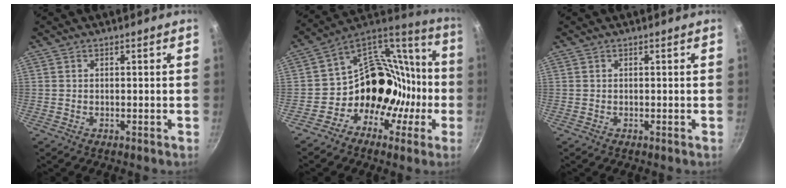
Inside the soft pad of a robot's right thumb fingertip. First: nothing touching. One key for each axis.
{"total": 18.8, "fx": -5.6, "fy": 15.3, "fz": 9.3, "tx": -0.084, "ty": 0.093, "tz": -0.101}
{"total": 0.0}